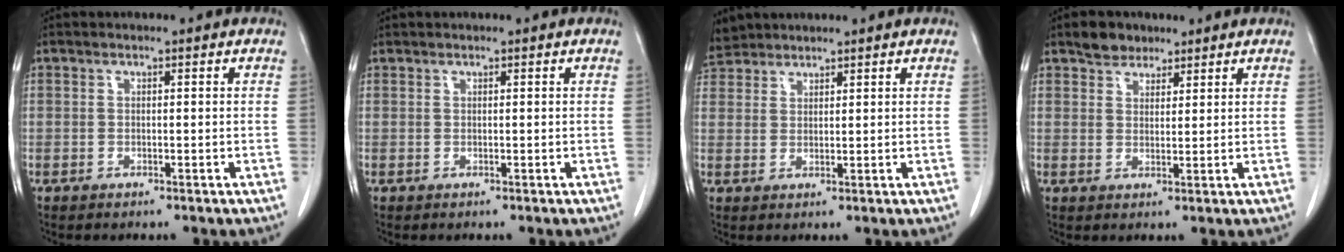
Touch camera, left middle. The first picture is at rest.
{"total": 0.0}
{"total": 4.1, "force": [3.9, 1.2, -0.1], "torque": [-0.008, 0.014, 0.079]}
{"total": 3.8, "force": [2.9, 2.2, 0.8], "torque": [-0.015, 0.007, 0.051]}